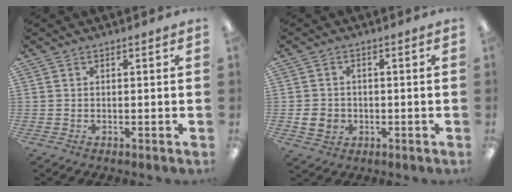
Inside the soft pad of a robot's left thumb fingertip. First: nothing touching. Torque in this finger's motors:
{"motor_torque": [-0.08, 0.09, -0.08, 0.00, 0.00]}